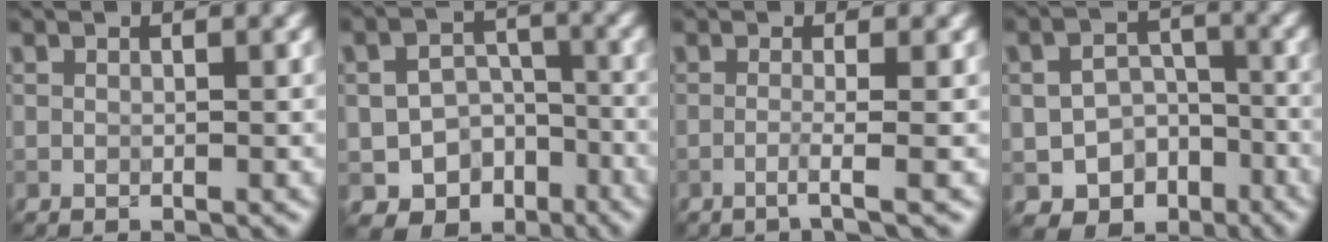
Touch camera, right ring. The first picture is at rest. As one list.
[{"total": 7.0, "force": [-3.9, 5.3, 2.5], "torque": [-0.017, -0.003, -0.058]}, {"total": 2.0, "force": [-0.7, 0.3, 1.9], "torque": [-0.022, 0.000, -0.029]}, {"total": 6.2, "force": [-3.4, 4.6, 2.3], "torque": [-0.017, 0.001, -0.047]}]